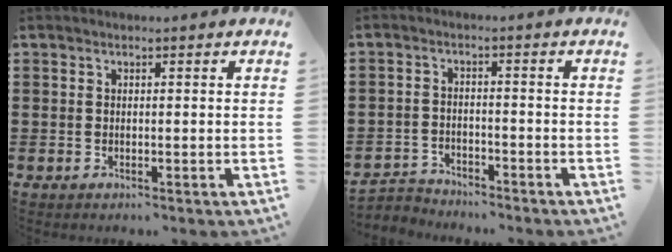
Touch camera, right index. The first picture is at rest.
{"total": 2.9, "force": [-2.8, 0.7, -0.4], "torque": [-0.004, 0.002, -0.063]}